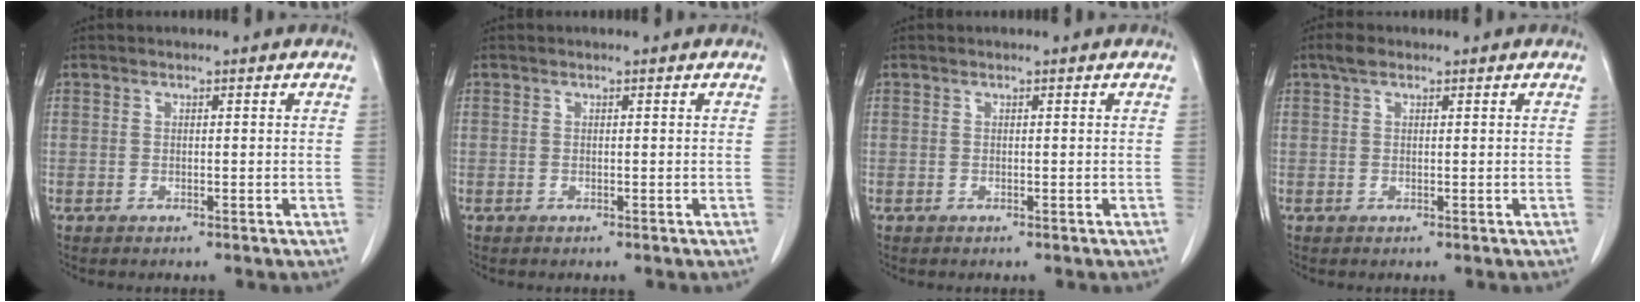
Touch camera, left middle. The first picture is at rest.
{"total": 0.0}
{"total": 0.0}
{"total": 1.7, "force": [1.2, 0.8, 1.0], "torque": [-0.022, 0.013, 0.020]}